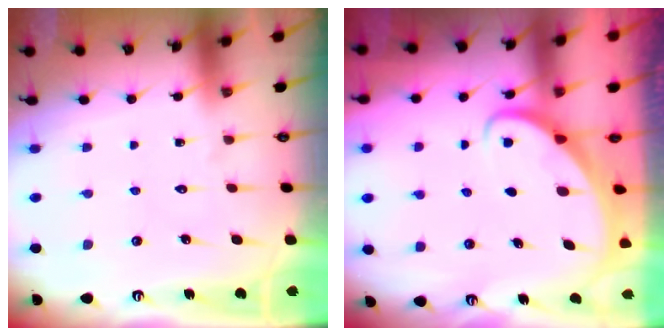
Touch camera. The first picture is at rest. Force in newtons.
{"total": 2.2, "press": 2.2, "slide": 0.2}